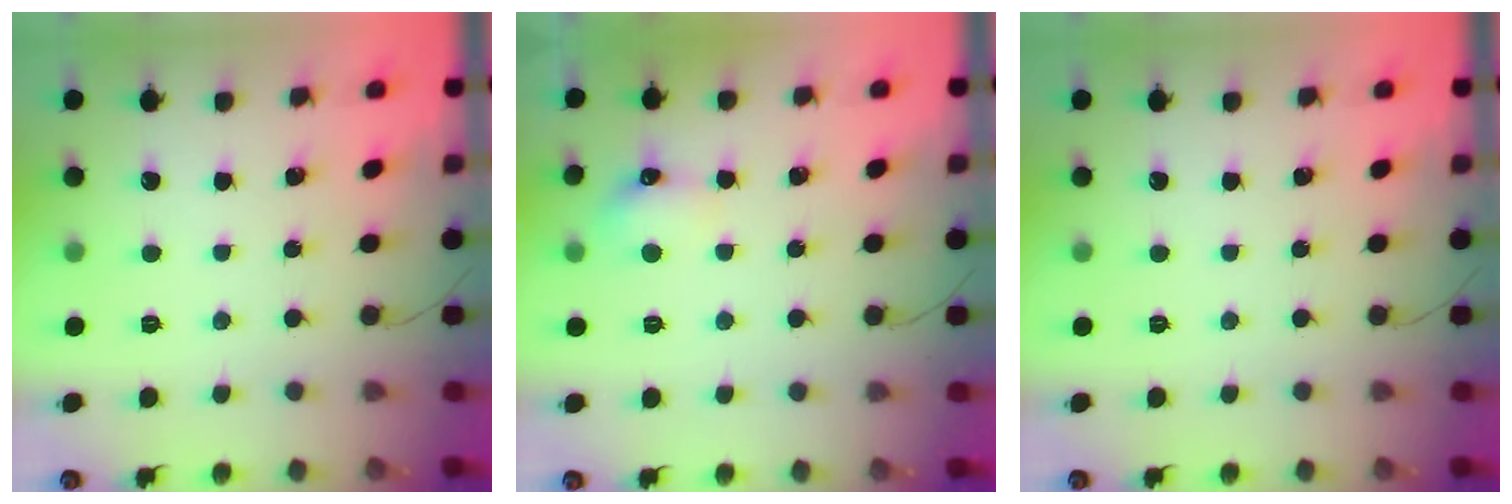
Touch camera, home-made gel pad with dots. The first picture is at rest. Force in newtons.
{"total": 6.7, "press": 6.5, "slide": 1.6}
{"total": 0.0}